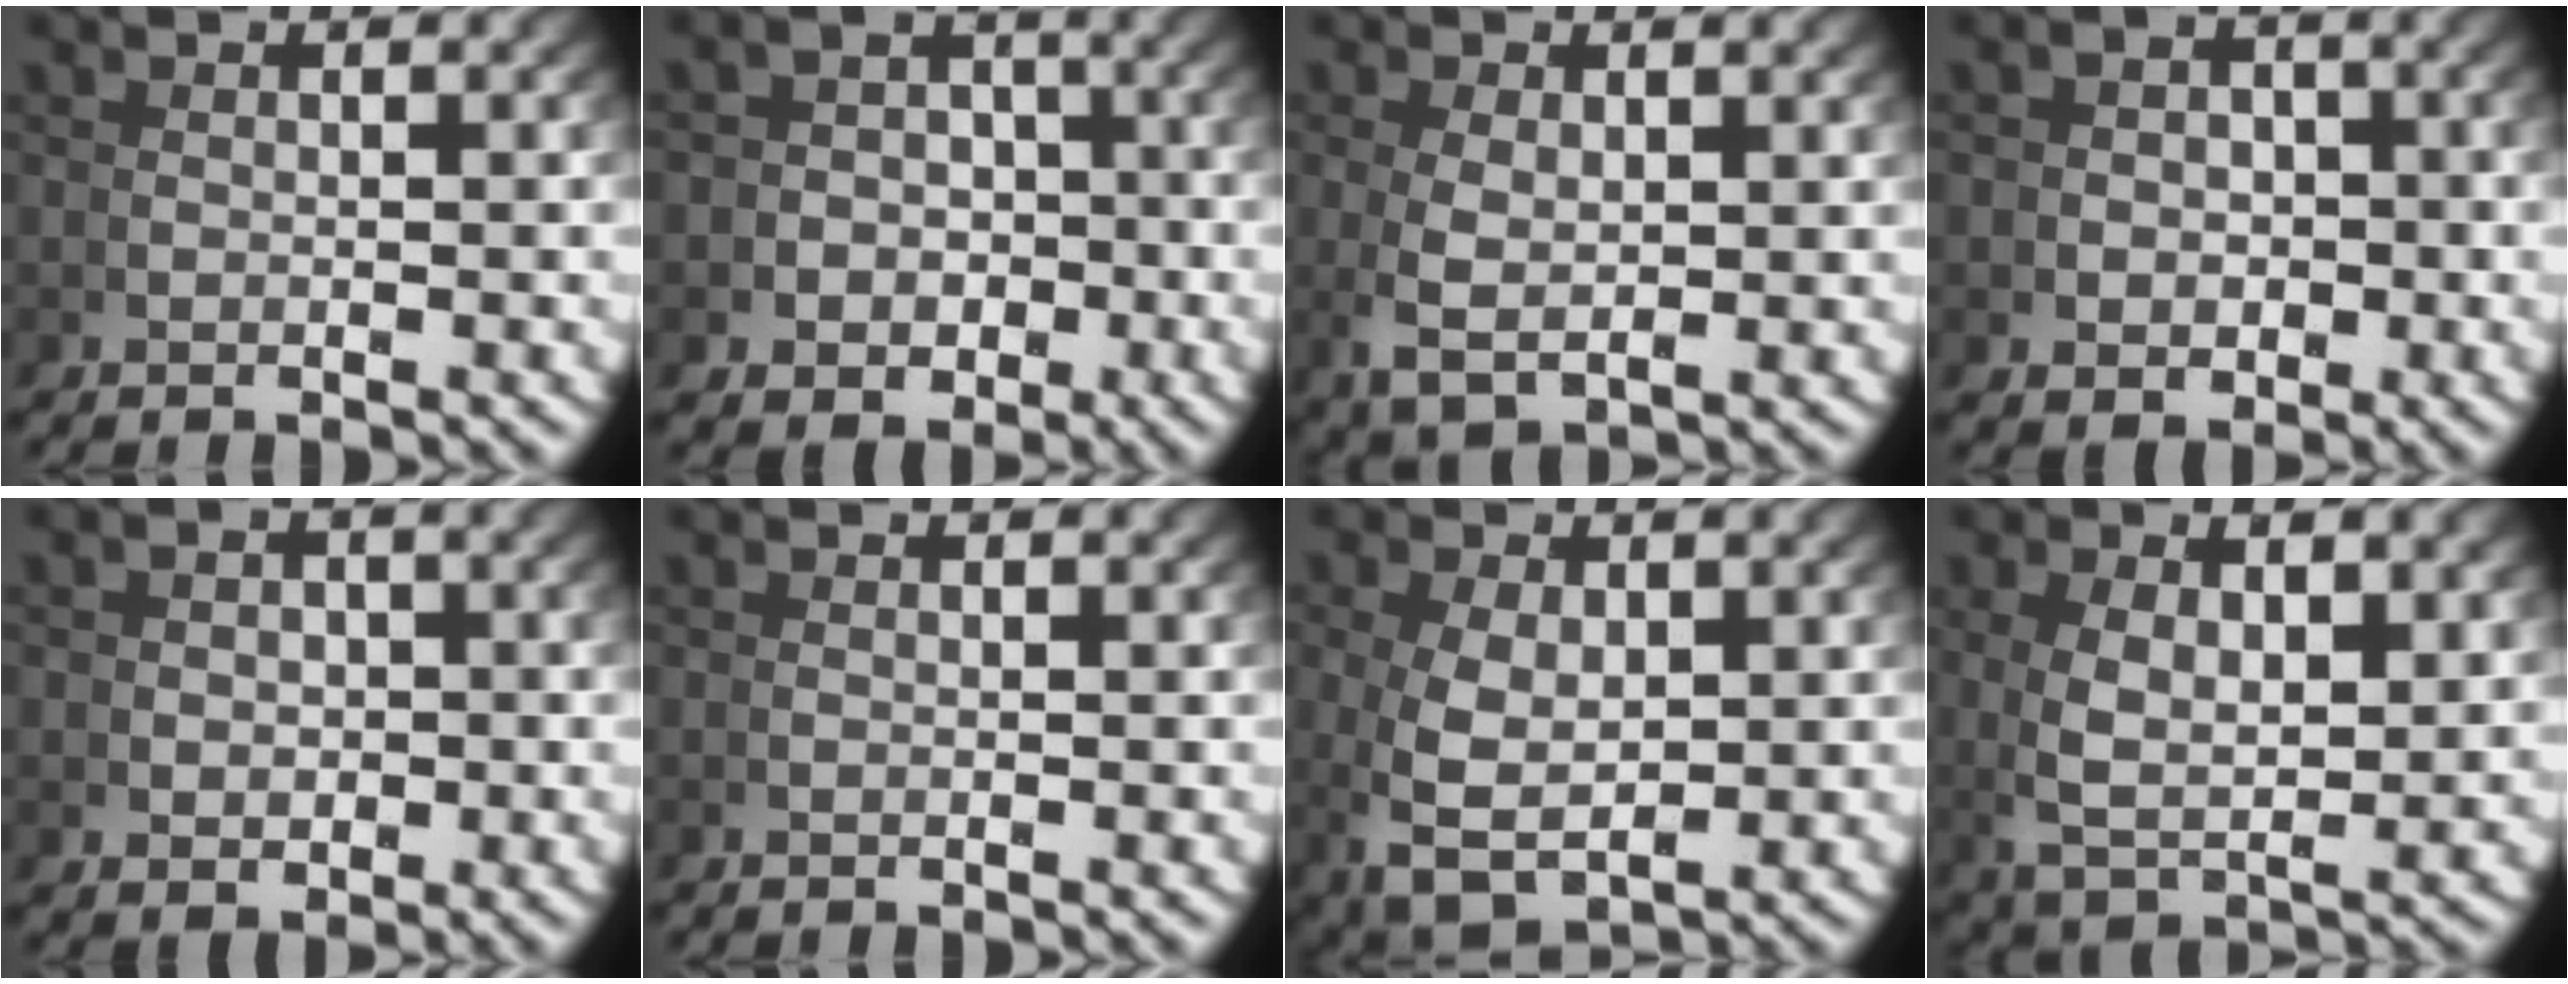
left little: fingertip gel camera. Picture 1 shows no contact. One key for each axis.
{"total": 5.9, "fx": -2.0, "fy": 5.0, "fz": 2.4, "tx": -0.029, "ty": -0.023, "tz": -0.033}
{"total": 3.5, "fx": 0.2, "fy": 2.0, "fz": 2.9, "tx": -0.074, "ty": -0.019, "tz": 0.023}
{"total": 2.8, "fx": -0.5, "fy": 2.4, "fz": 1.4, "tx": -0.008, "ty": -0.005, "tz": -0.007}
{"total": 2.1, "fx": -0.2, "fy": 1.7, "fz": 1.2, "tx": -0.007, "ty": -0.007, "tz": 0.001}
{"total": 0.0}
{"total": 5.5, "fx": -1.3, "fy": 3.5, "fz": 4.0, "tx": -0.101, "ty": -0.033, "tz": 0.002}
{"total": 5.4, "fx": 1.3, "fy": 2.7, "fz": 4.5, "tx": -0.105, "ty": -0.008, "tz": 0.037}